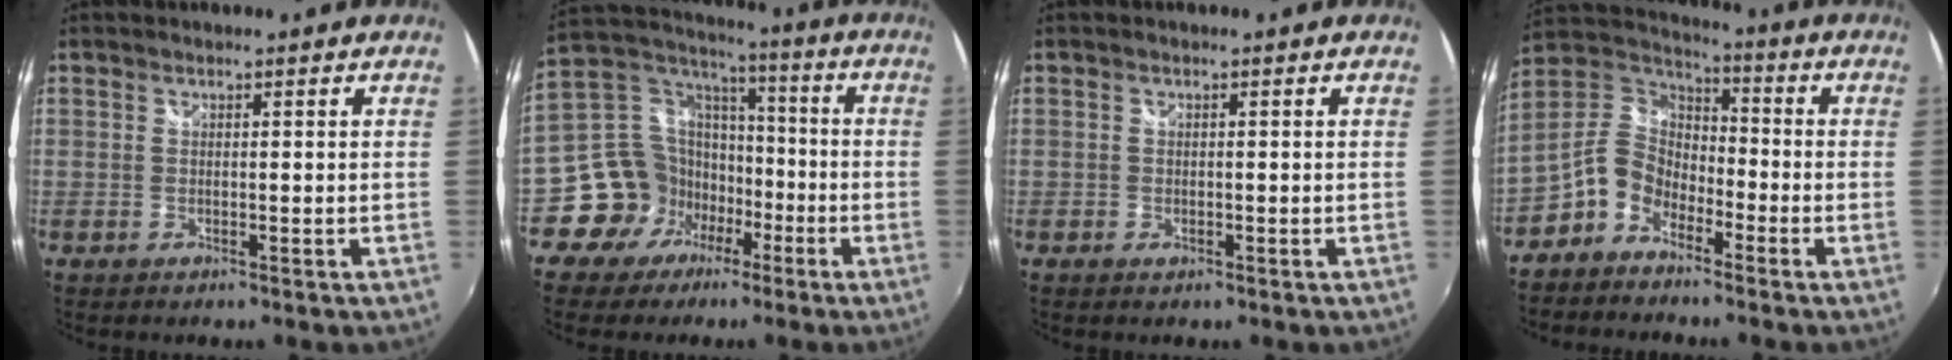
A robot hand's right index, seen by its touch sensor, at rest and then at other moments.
{"total": 13.5, "force": [-6.0, 11.6, 3.3], "torque": [-0.084, 0.058, -0.094]}
{"total": 0.9, "force": [-0.5, 0.7, 0.3], "torque": [-0.007, -0.003, -0.008]}
{"total": 9.3, "force": [-5.6, 6.3, 4.0], "torque": [-0.085, 0.031, -0.123]}